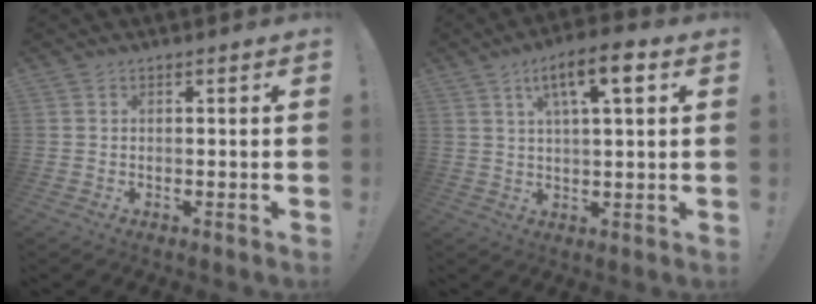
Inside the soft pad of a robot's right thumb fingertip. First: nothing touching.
{"total": 9.4, "force": [3.9, 2.3, 8.3], "torque": [-0.134, -0.004, 0.059]}